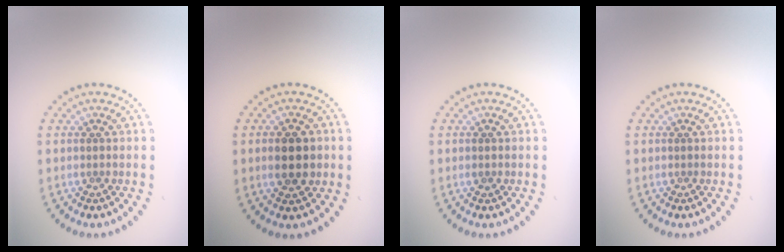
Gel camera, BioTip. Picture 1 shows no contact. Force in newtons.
{"total": 3.7, "press": 3.7, "slide": 0.3}
{"total": 0.9, "press": 0.9, "slide": 0.1}
{"total": 0.0}